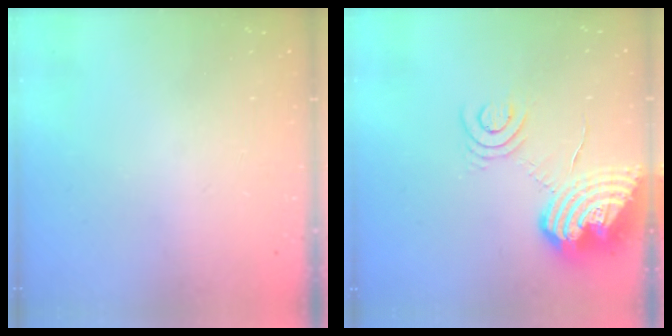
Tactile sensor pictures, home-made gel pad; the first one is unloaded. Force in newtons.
{"total": 14.5, "press": 14.4, "slide": 2.0}